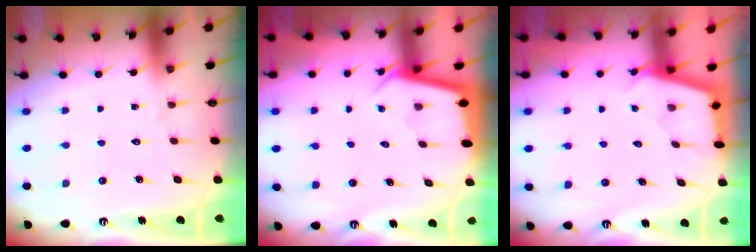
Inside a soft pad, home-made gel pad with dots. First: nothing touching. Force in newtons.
{"total": 2.3, "press": 2.3, "slide": 0.1}
{"total": 2.4, "press": 2.4, "slide": 0.2}